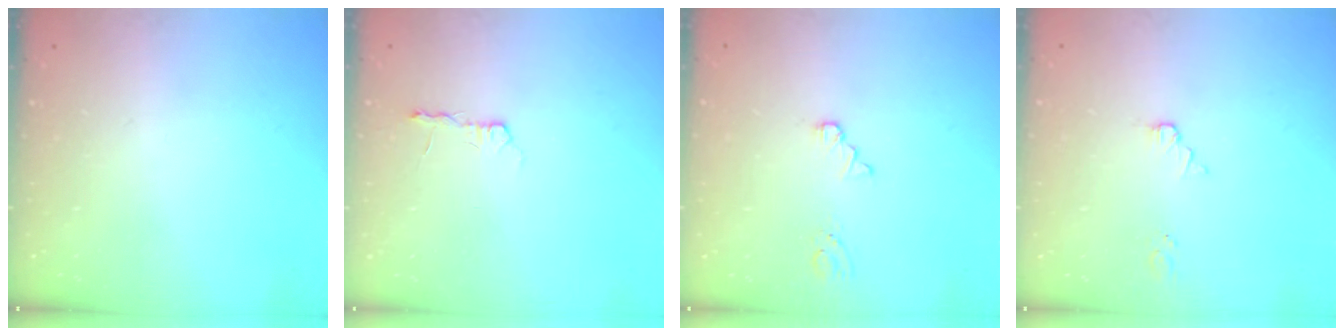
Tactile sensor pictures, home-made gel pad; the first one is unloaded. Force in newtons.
{"total": 2.7, "press": 2.7, "slide": 0.4}
{"total": 1.1, "press": 1.1, "slide": 0.1}
{"total": 1.5, "press": 1.5, "slide": 0.1}